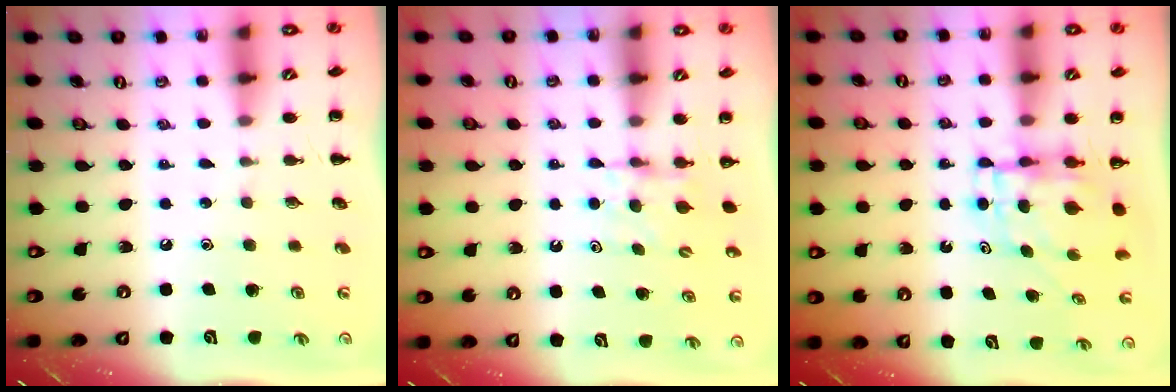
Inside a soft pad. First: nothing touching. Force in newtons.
{"total": 4.7, "press": 4.7, "slide": 0.7}
{"total": 5.1, "press": 5.1, "slide": 0.4}